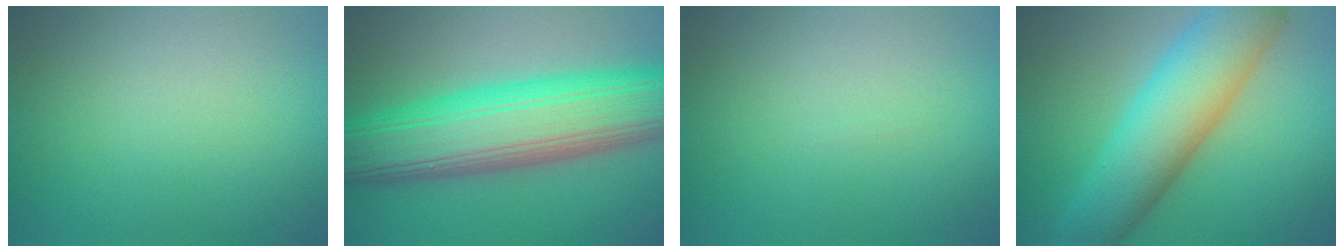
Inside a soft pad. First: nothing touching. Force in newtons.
{"total": 12.3, "press": 12.3, "slide": 0.2}
{"total": 0.0}
{"total": 9.3, "press": 9.3, "slide": 0.3}